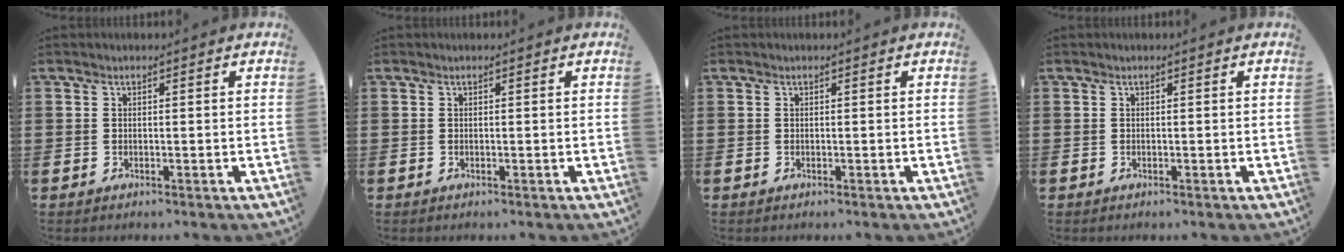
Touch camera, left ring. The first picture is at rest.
{"total": 0.0}
{"total": 0.0}
{"total": 0.0}